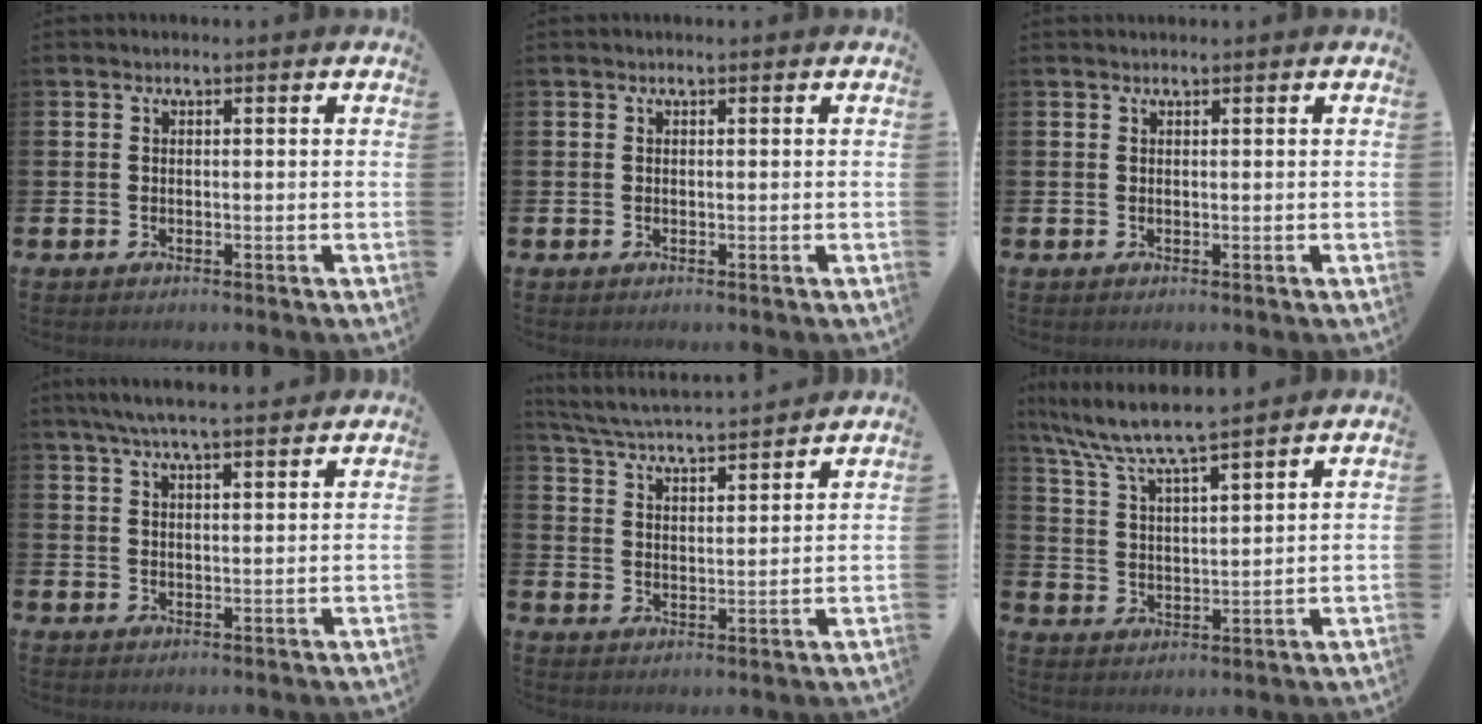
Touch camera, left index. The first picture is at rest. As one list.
[{"total": 0.0}, {"total": 0.0}, {"total": 5.8, "force": [5.3, 0.5, 2.3], "torque": [-0.054, -0.014, 0.096]}, {"total": 4.8, "force": [4.7, 0.1, 1.0], "torque": [-0.047, -0.034, 0.080]}, {"total": 7.7, "force": [7.2, 0.3, 2.8], "torque": [-0.083, -0.040, 0.126]}]